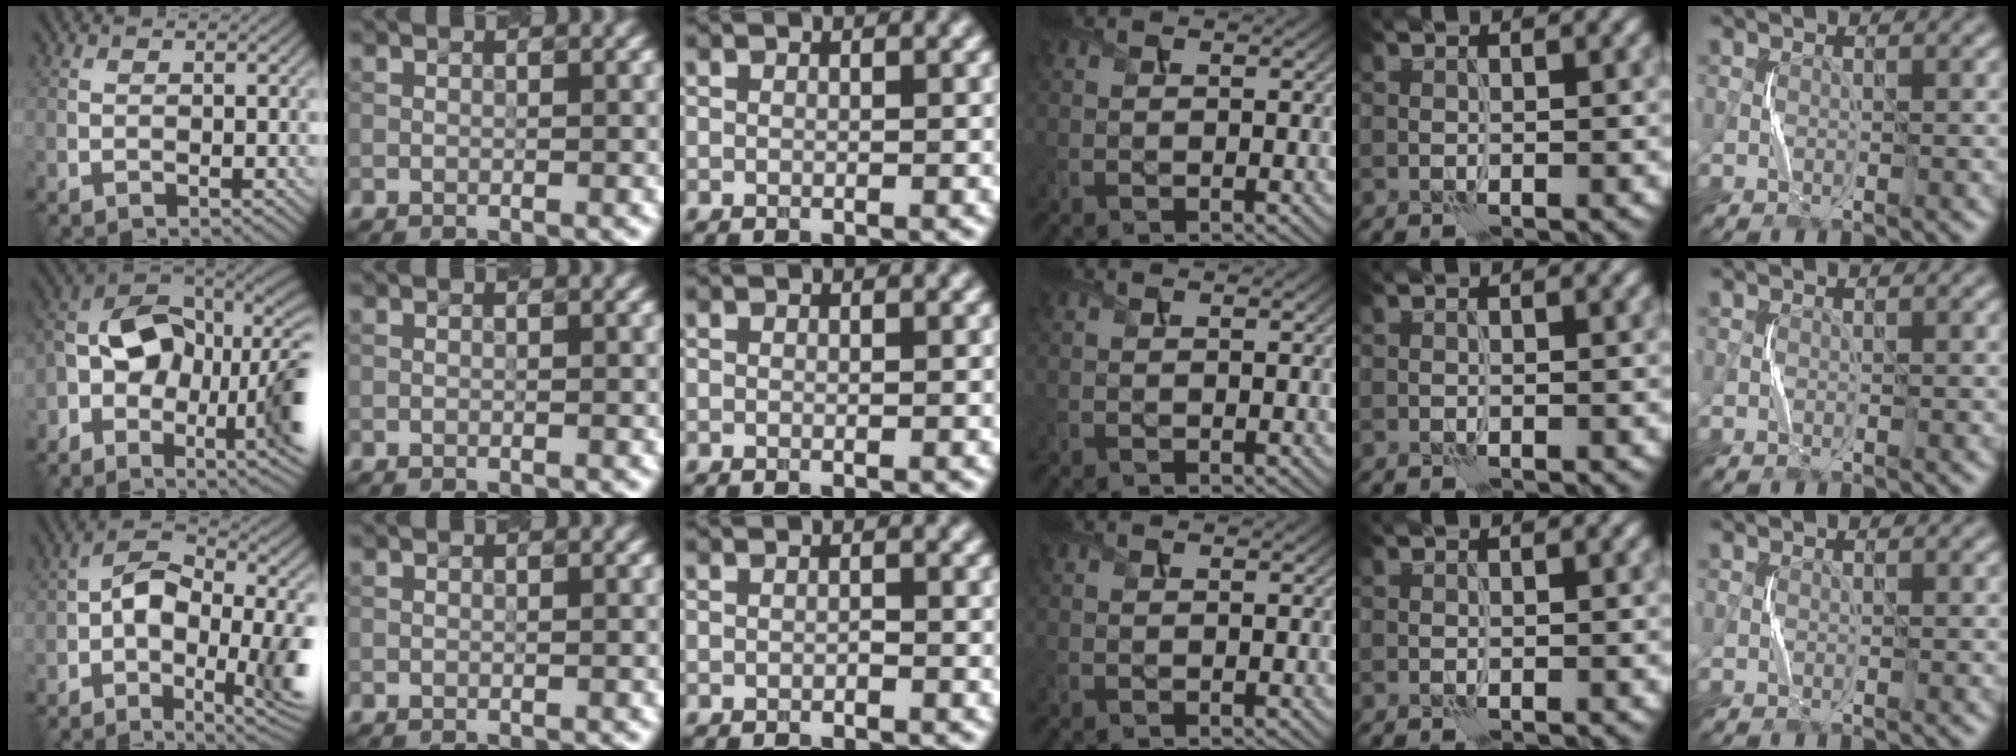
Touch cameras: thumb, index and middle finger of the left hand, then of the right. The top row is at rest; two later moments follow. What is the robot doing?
{"motion": "squeeze", "object": "stress ball aka squeeze ball"}